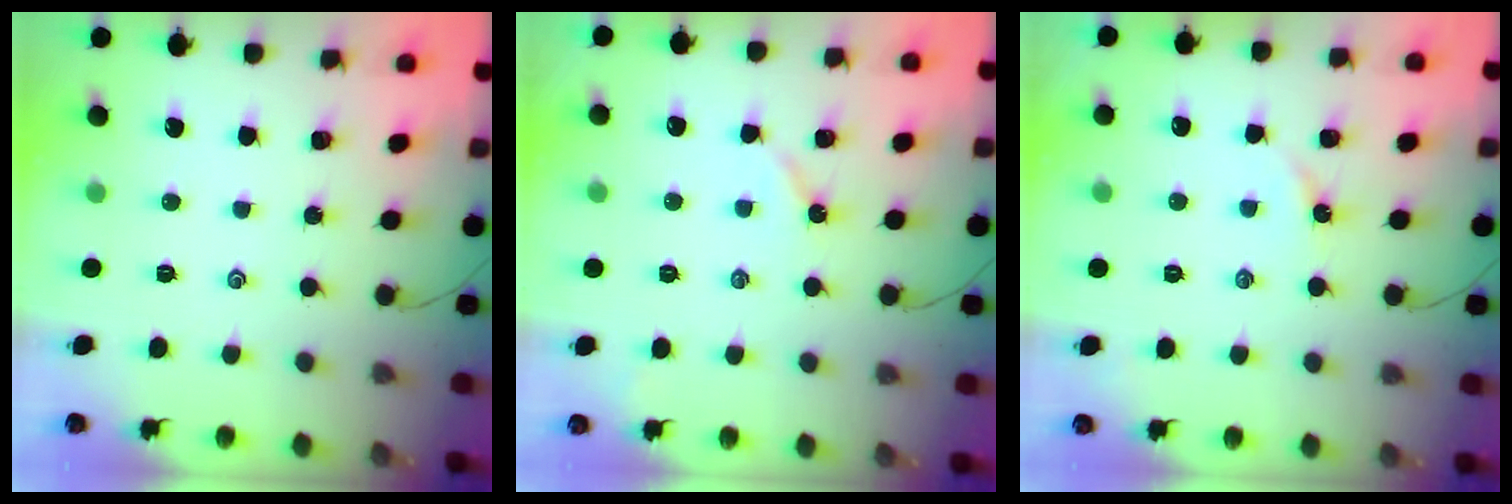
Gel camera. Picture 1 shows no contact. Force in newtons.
{"total": 2.3, "press": 2.3, "slide": 0.3}
{"total": 1.9, "press": 1.9, "slide": 0.3}